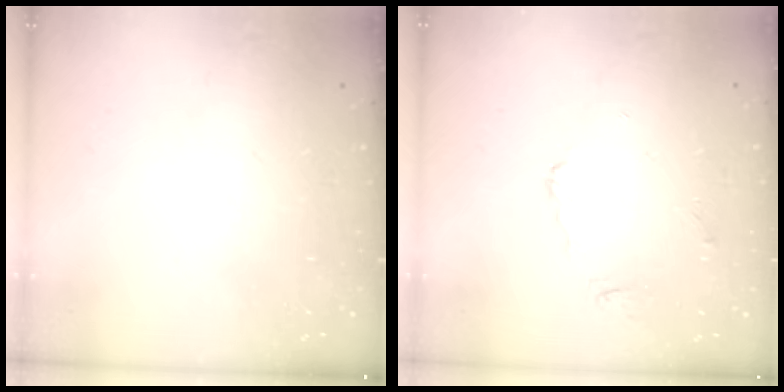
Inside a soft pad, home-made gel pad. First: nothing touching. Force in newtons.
{"total": 4.3, "press": 4.2, "slide": 0.6}